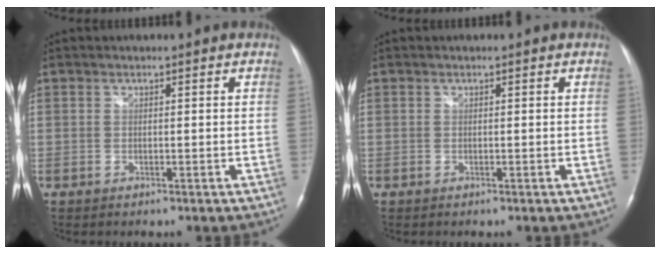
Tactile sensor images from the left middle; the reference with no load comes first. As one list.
[{"total": 0.0}]